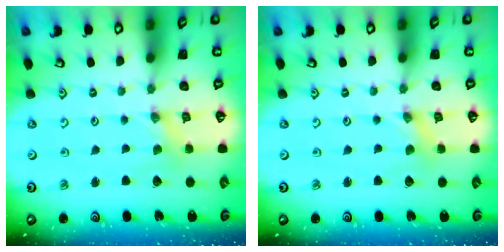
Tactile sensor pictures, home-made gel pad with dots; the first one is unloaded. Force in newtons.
{"total": 0.8, "press": 0.8, "slide": 0.2}